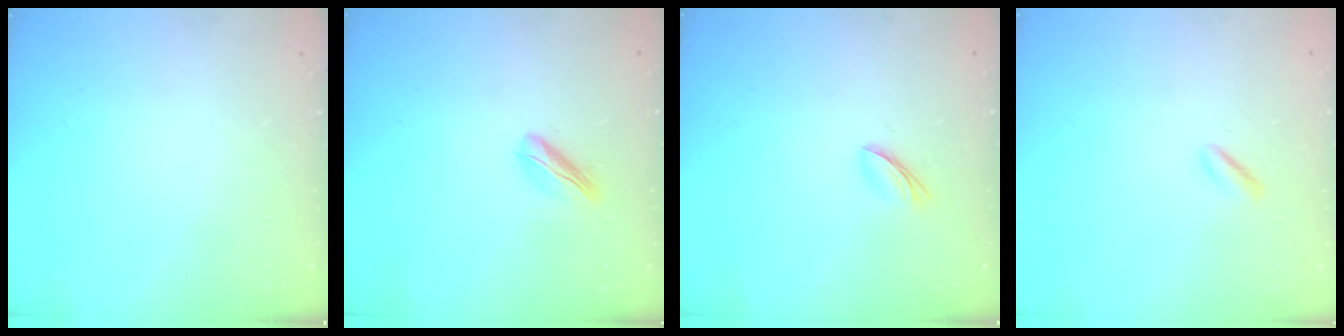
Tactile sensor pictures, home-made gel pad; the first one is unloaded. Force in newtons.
{"total": 4.7, "press": 4.6, "slide": 0.6}
{"total": 3.7, "press": 3.6, "slide": 0.7}
{"total": 1.4, "press": 1.2, "slide": 0.8}